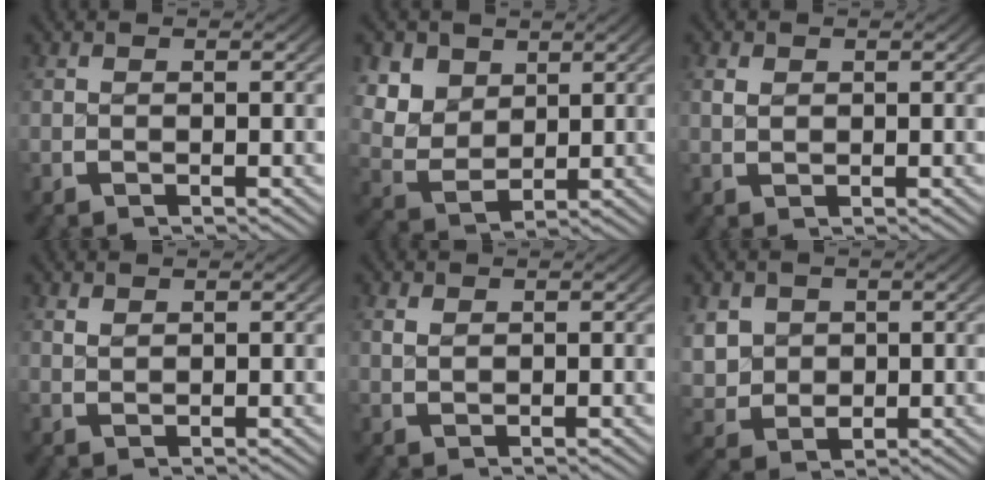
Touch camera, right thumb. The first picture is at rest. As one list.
[{"total": 8.1, "force": [1.1, 6.6, 4.6], "torque": [-0.120, -0.029, 0.031]}, {"total": 1.1, "force": [0.5, 0.8, 0.5], "torque": [-0.005, 0.002, 0.011]}, {"total": 0.8, "force": [0.7, 0.1, 0.2], "torque": [0.000, 0.005, 0.017]}, {"total": 0.7, "force": [0.5, 0.3, 0.4], "torque": [-0.003, 0.005, 0.012]}, {"total": 6.1, "force": [0.3, 5.3, 3.2], "torque": [-0.093, -0.036, 0.026]}]